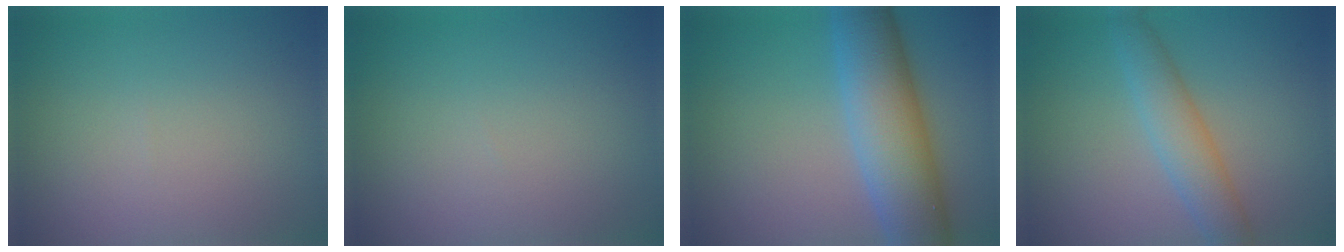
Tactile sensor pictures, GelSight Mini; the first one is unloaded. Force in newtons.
{"total": 0.0}
{"total": 9.3, "press": 9.3, "slide": 0.4}
{"total": 3.9, "press": 3.9, "slide": 0.0}